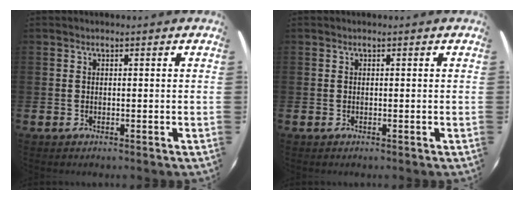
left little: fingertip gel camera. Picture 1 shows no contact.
{"total": 0.0}